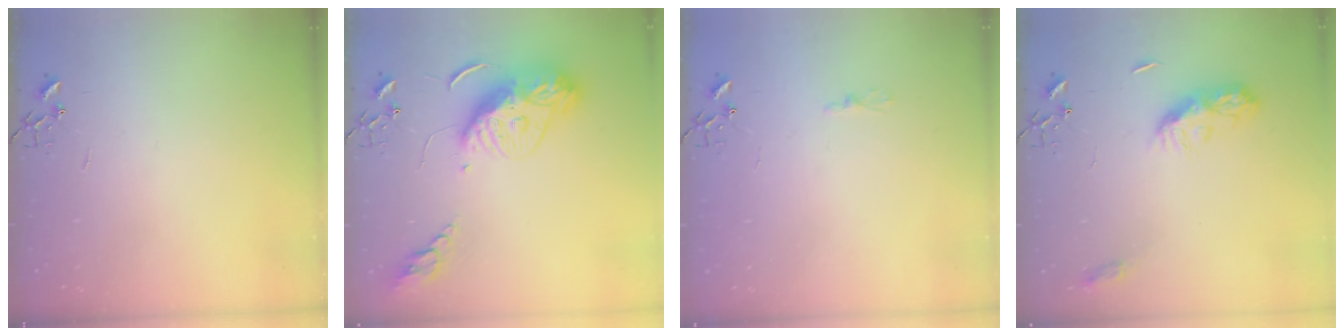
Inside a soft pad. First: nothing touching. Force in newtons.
{"total": 14.4, "press": 14.4, "slide": 1.3}
{"total": 3.1, "press": 3.1, "slide": 0.3}
{"total": 9.9, "press": 9.9, "slide": 0.2}